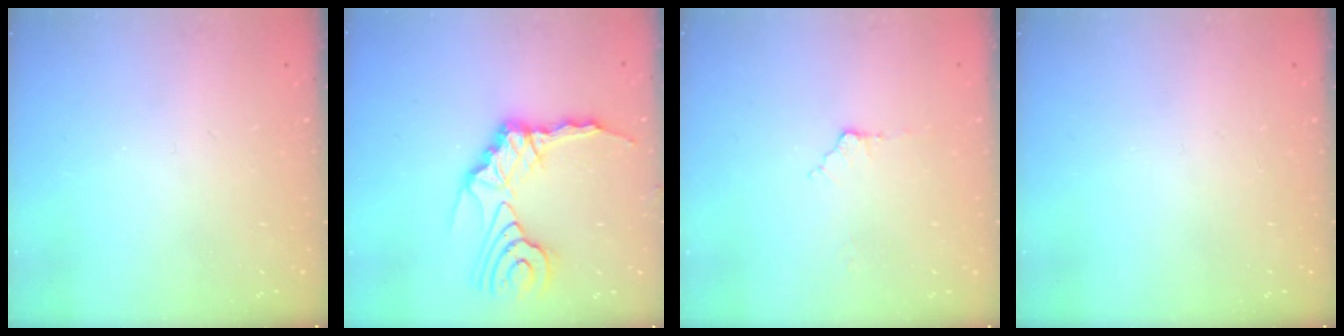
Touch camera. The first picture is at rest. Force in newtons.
{"total": 14.5, "press": 14.4, "slide": 2.2}
{"total": 3.2, "press": 3.0, "slide": 1.1}
{"total": 0.0}